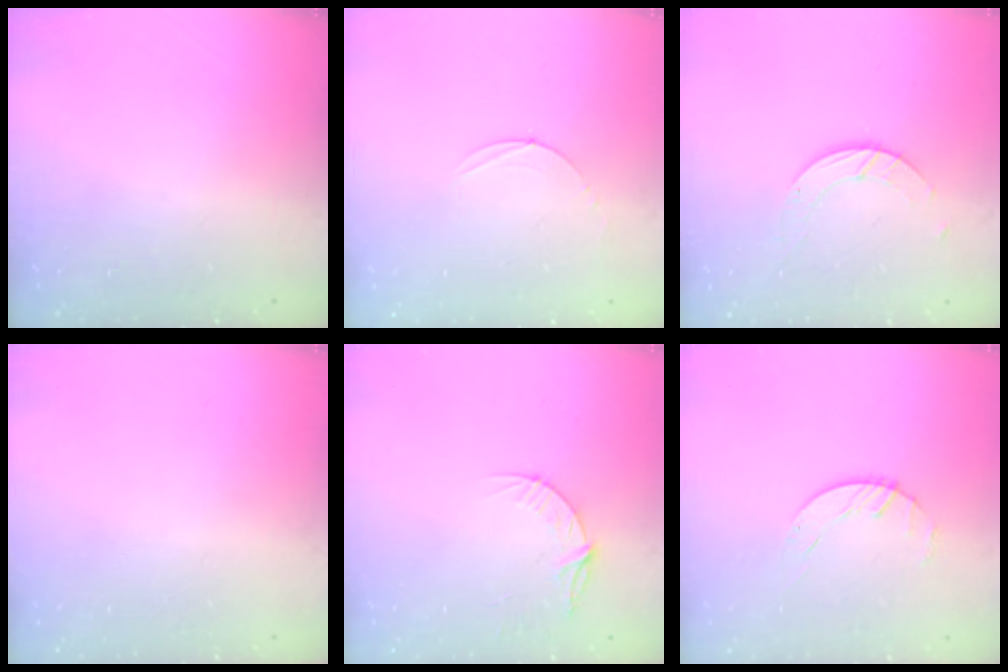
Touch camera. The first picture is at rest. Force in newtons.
{"total": 2.8, "press": 2.8, "slide": 0.3}
{"total": 3.0, "press": 3.0, "slide": 0.3}
{"total": 0.0}
{"total": 5.6, "press": 5.6, "slide": 0.6}
{"total": 1.4, "press": 1.4, "slide": 0.2}